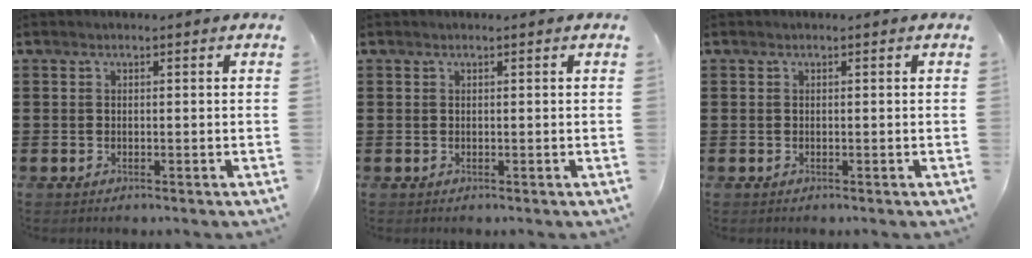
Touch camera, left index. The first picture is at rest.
{"total": 0.0}
{"total": 0.0}